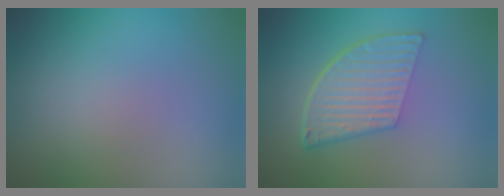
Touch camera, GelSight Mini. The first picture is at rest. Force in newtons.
{"total": 6.1, "press": 4.1, "slide": 4.5}